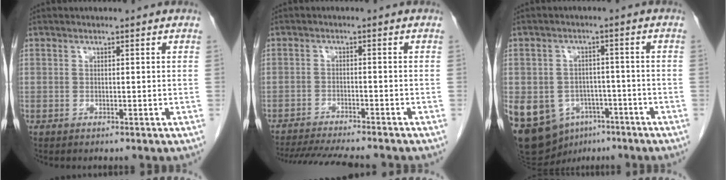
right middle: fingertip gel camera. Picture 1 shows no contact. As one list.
[{"total": 13.3, "force": [-12.0, 1.2, 5.7], "torque": [-0.091, -0.020, -0.172]}, {"total": 18.2, "force": [-8.4, 13.8, 8.4], "torque": [-0.213, 0.005, -0.112]}]